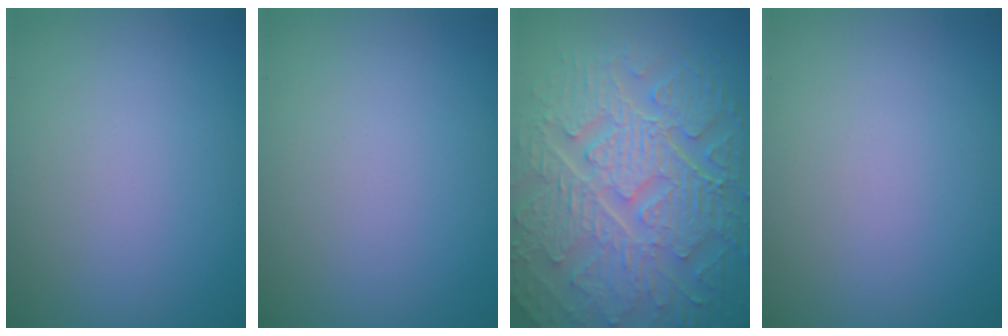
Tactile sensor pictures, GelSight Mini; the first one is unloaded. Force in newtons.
{"total": 0.0}
{"total": 10.6, "press": 7.0, "slide": 7.9}
{"total": 0.0}